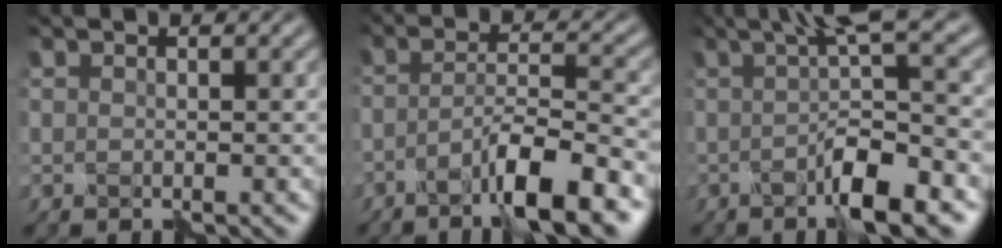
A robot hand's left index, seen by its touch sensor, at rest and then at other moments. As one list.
[{"total": 6.1, "force": [-4.1, 0.5, 4.5], "torque": [-0.074, 0.007, -0.073]}, {"total": 7.5, "force": [-1.0, 1.0, 7.4], "torque": [-0.101, 0.012, -0.023]}]